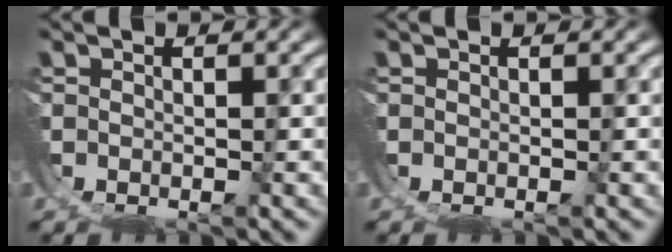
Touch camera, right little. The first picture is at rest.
{"total": 0.0}